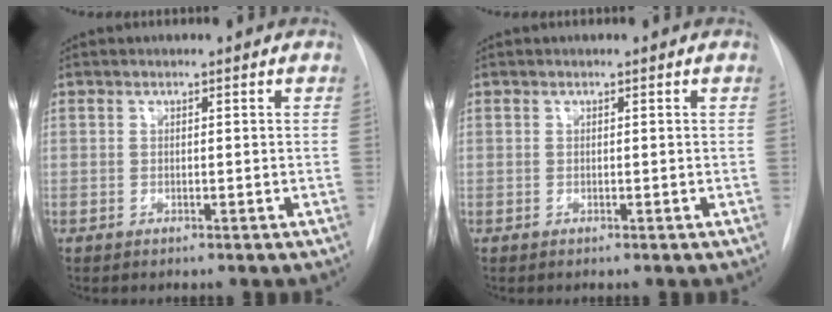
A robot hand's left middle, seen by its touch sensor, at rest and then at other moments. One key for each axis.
{"total": 0.0}